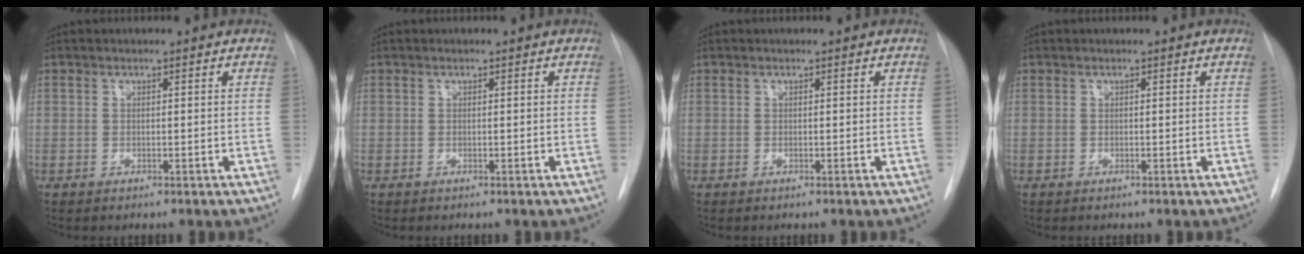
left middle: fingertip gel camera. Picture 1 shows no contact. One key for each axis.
{"total": 0.0}
{"total": 0.0}
{"total": 0.0}